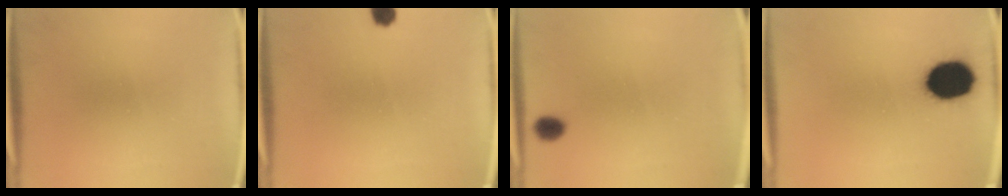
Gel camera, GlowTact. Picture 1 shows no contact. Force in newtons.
{"total": 2.4}
{"total": 1.7}
{"total": 14.4}